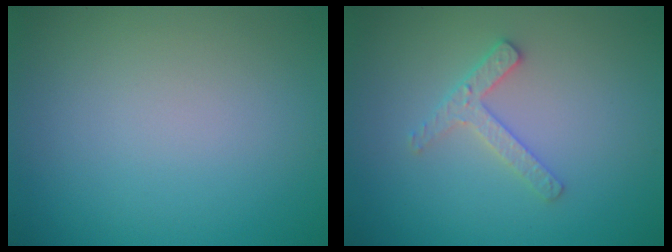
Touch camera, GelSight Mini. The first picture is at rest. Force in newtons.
{"total": 2.3, "press": 2.2, "slide": 0.4}